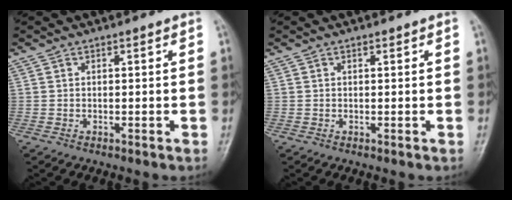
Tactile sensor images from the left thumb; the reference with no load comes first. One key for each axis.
{"total": 0.0}